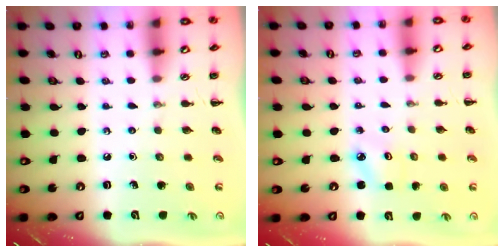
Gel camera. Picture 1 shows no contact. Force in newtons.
{"total": 2.3, "press": 2.2, "slide": 0.6}